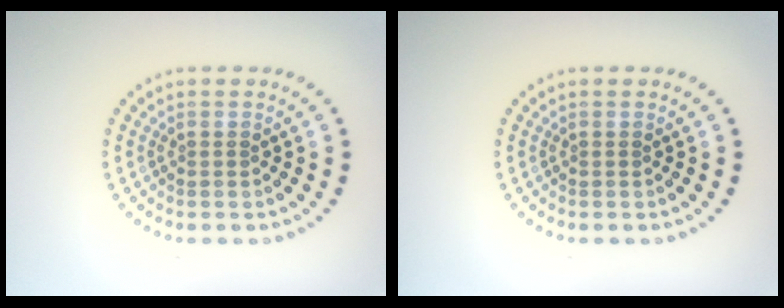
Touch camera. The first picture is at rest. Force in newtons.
{"total": 0.0}